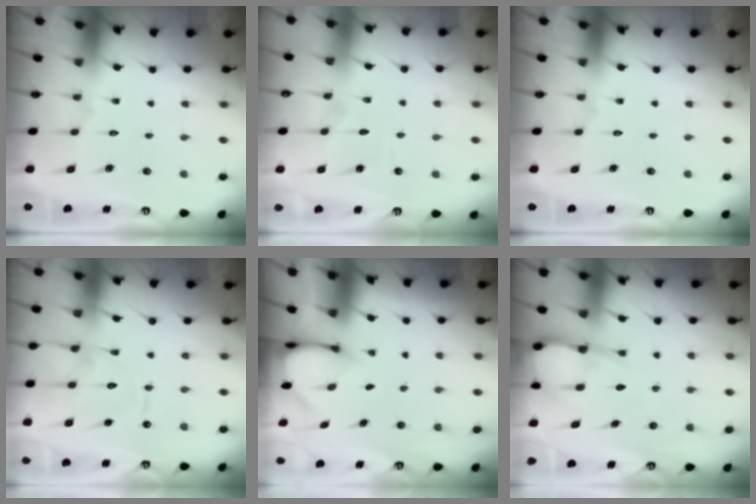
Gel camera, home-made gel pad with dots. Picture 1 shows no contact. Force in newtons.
{"total": 3.9, "press": 3.8, "slide": 0.2}
{"total": 0.0}
{"total": 12.5, "press": 12.5, "slide": 1.2}
{"total": 2.9, "press": 2.9, "slide": 0.2}
{"total": 7.7, "press": 7.6, "slide": 1.1}